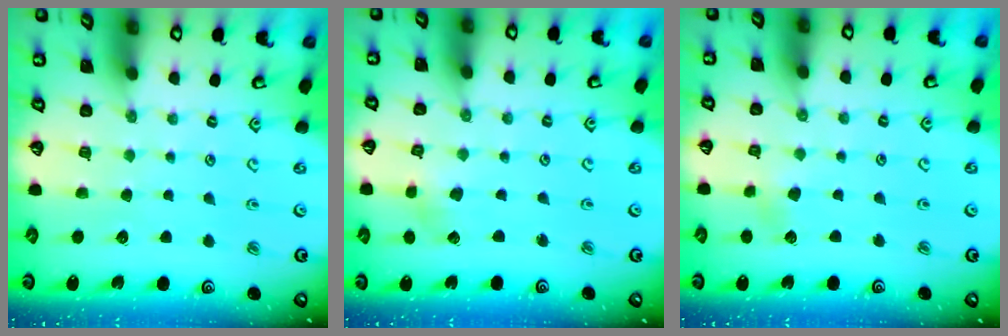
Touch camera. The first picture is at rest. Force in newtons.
{"total": 2.6, "press": 2.6, "slide": 0.4}
{"total": 1.3, "press": 1.3, "slide": 0.2}